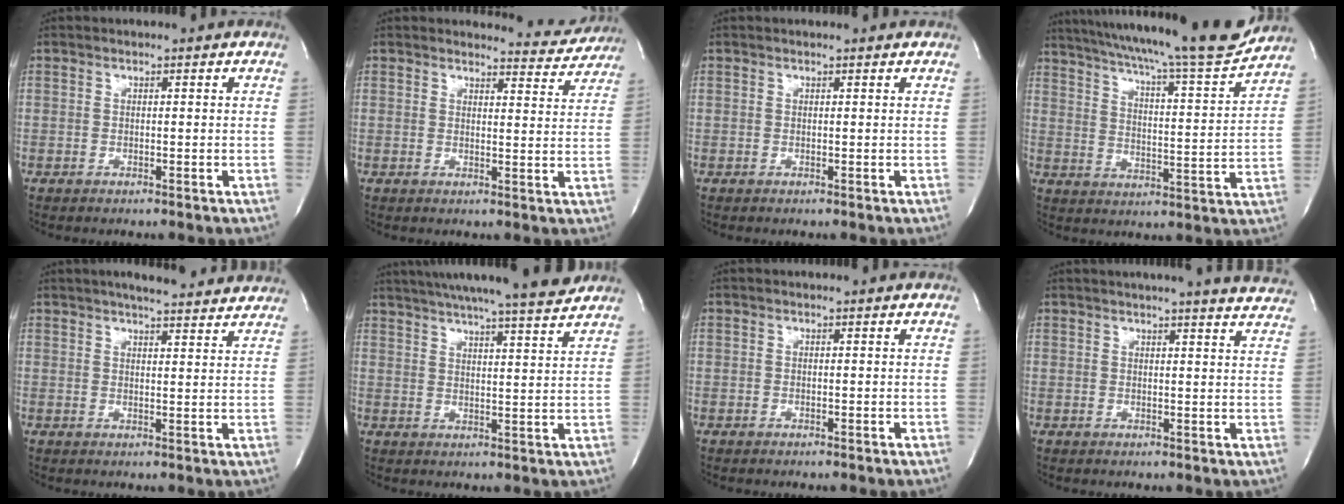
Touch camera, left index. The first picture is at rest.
{"total": 5.3, "force": [5.2, 0.5, -0.9], "torque": [0.014, -0.029, 0.048]}
{"total": 1.3, "force": [1.3, 0.1, 0.2], "torque": [-0.009, 0.005, 0.011]}
{"total": 22.4, "force": [20.0, 0.5, 10.0], "torque": [-0.167, -0.039, 0.275]}
{"total": 12.2, "force": [10.9, 1.7, 5.2], "torque": [-0.070, 0.011, 0.129]}
{"total": 17.5, "force": [15.7, -0.3, 7.7], "torque": [-0.128, -0.010, 0.215]}
{"total": 0.0}
{"total": 15.3, "force": [14.2, 0.4, 5.5], "torque": [-0.075, -0.025, 0.158]}